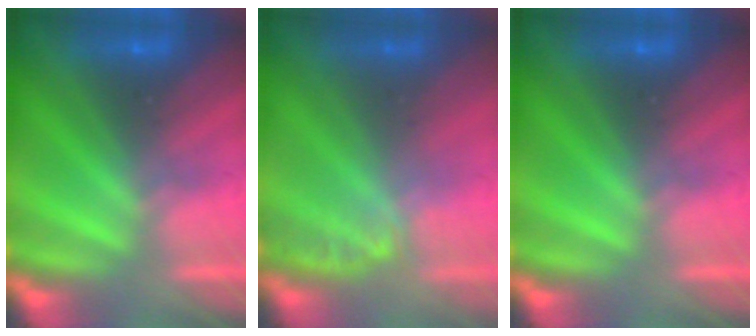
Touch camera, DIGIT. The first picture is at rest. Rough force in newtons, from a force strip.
{"total": 1.1}
{"total": 0.0}